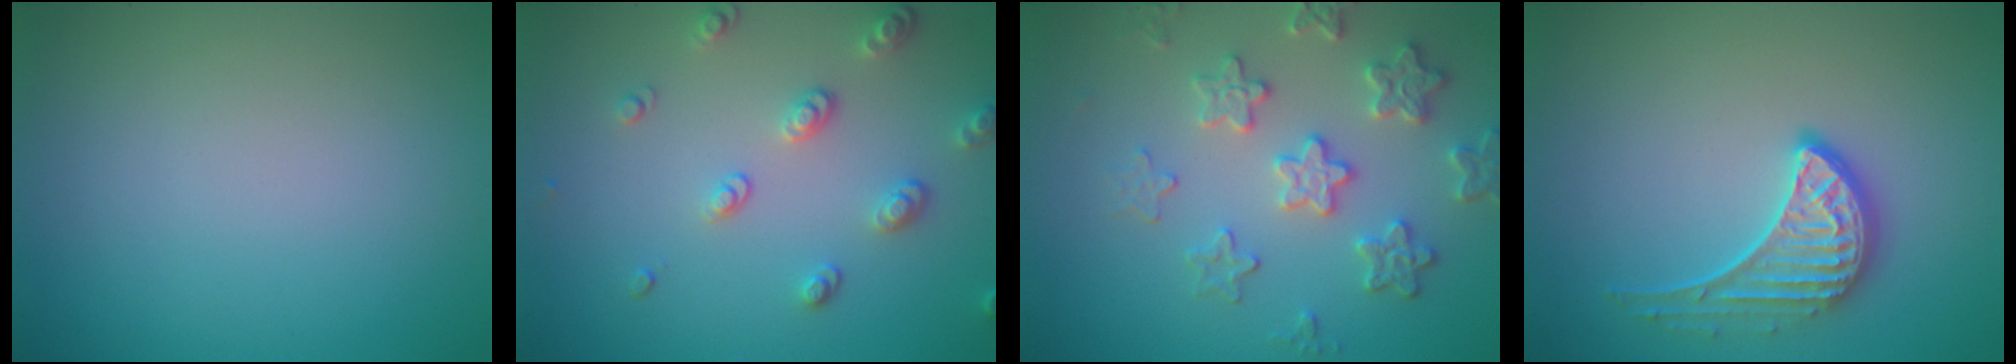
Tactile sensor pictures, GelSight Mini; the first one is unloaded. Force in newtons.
{"total": 2.6, "press": 2.4, "slide": 0.9}
{"total": 4.5, "press": 3.9, "slide": 2.3}
{"total": 3.5, "press": 3.0, "slide": 1.8}